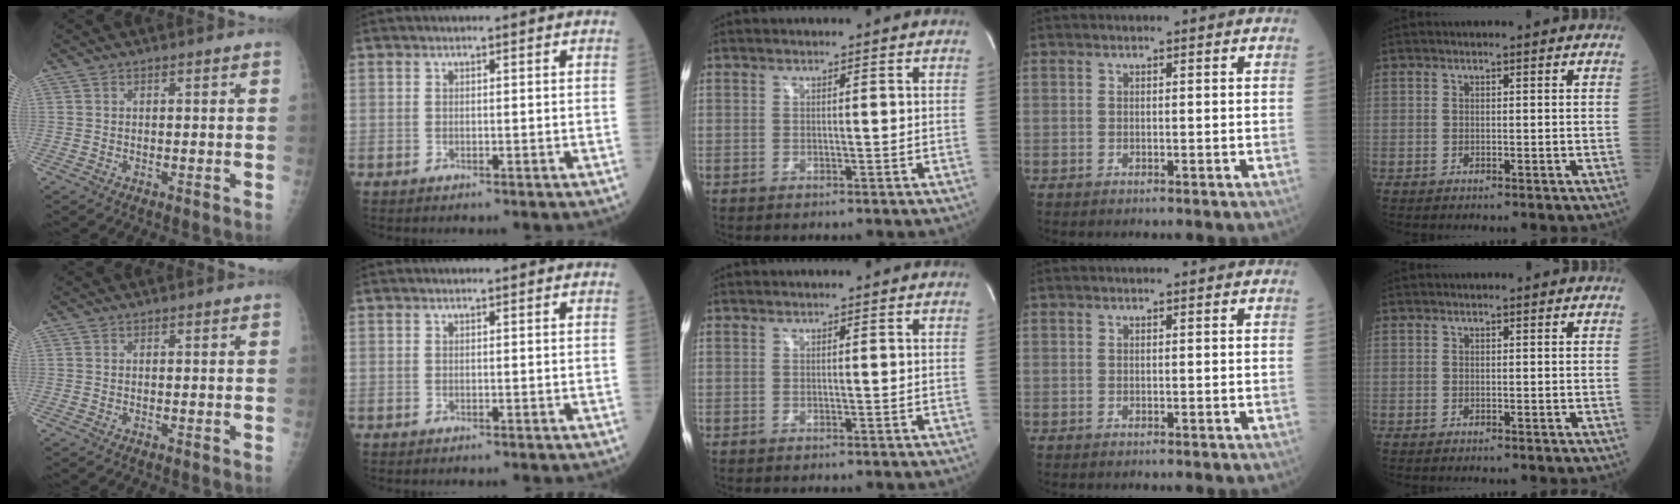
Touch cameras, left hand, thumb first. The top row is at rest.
{}